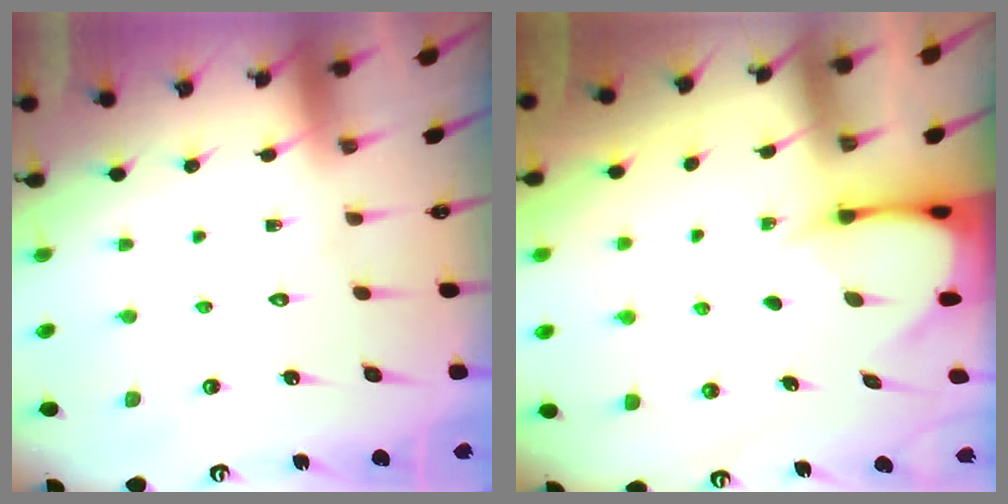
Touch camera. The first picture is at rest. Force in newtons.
{"total": 3.6, "press": 3.6, "slide": 0.3}